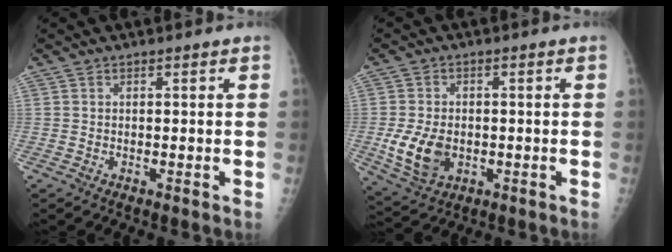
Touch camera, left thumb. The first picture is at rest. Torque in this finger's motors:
{"motor_torque": [-0.44, 1.04, 1.07, 0.16, 0.09]}